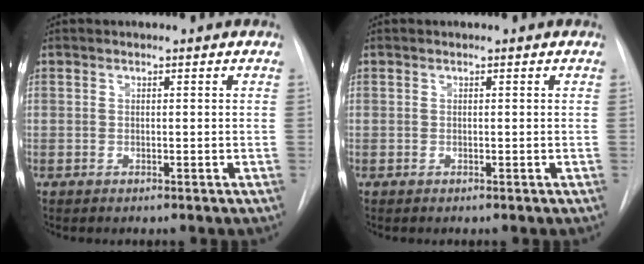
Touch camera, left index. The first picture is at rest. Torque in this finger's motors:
{"motor_torque": [-0.08, 0.07, 0.00, 0.00]}